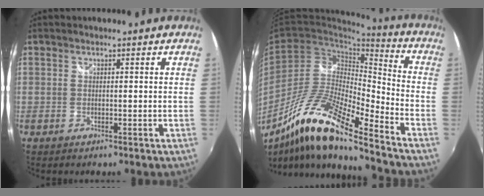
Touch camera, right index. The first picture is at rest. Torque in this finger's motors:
{"motor_torque": [1.11, -1.03, 0.63, 0.18]}